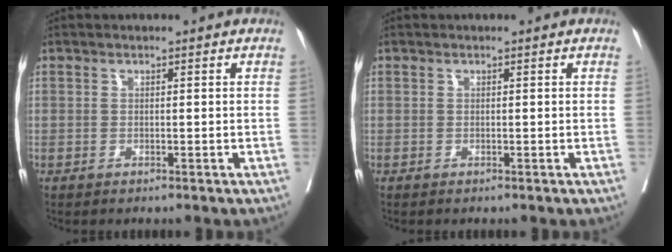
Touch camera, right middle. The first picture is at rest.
{"total": 0.0}